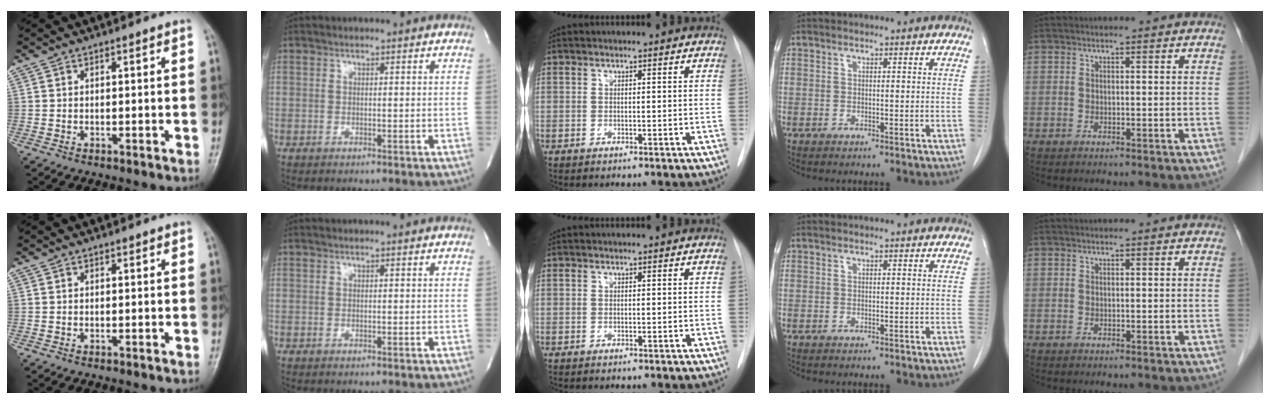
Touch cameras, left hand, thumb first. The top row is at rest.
{}